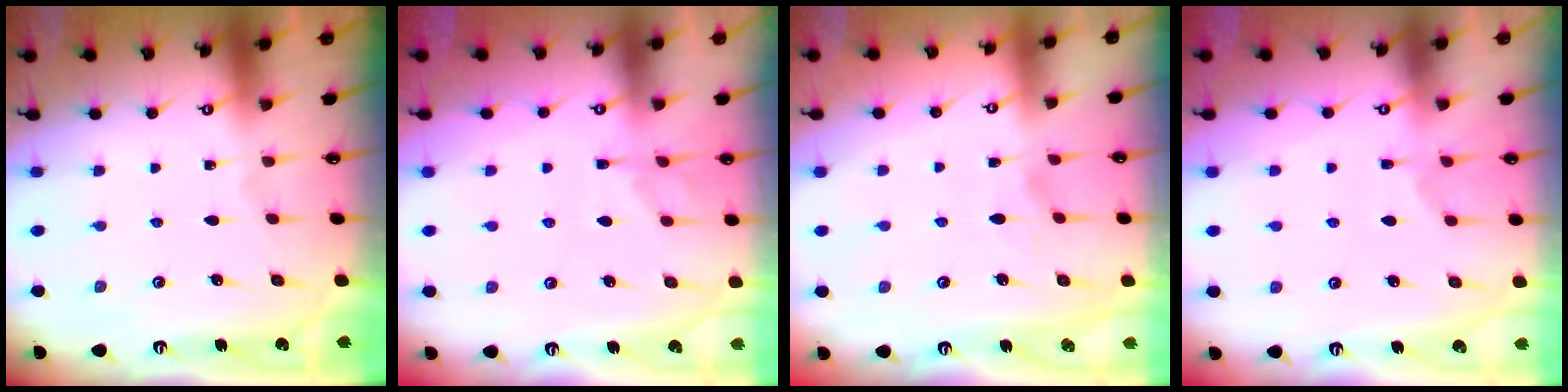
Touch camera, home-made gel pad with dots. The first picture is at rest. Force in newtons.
{"total": 1.1, "press": 0.3, "slide": 1.1}
{"total": 2.9, "press": 2.7, "slide": 1.1}
{"total": 2.6, "press": 2.3, "slide": 1.1}